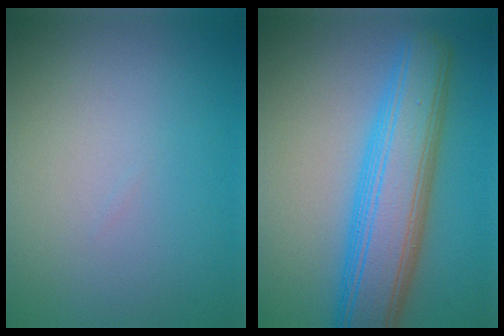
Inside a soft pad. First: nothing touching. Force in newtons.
{"total": 8.7, "press": 8.7, "slide": 0.2}